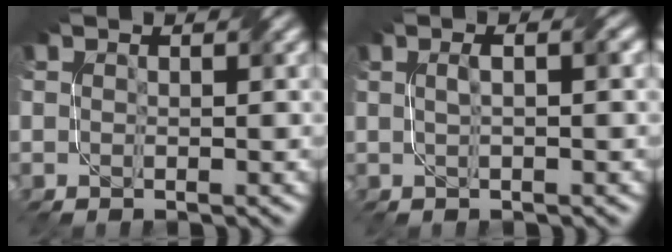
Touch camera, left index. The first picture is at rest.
{"total": 2.4, "force": [0.6, 0.8, 2.2], "torque": [-0.029, 0.004, 0.003]}